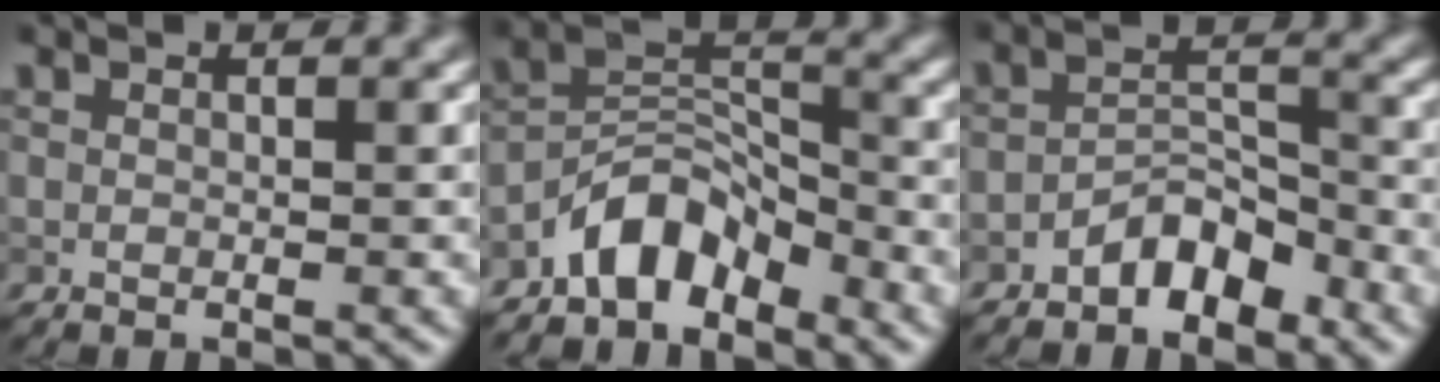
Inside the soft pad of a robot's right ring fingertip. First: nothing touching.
{"total": 5.1, "force": [-4.0, 2.4, 2.2], "torque": [-0.024, 0.012, -0.084]}
{"total": 3.6, "force": [-2.6, 1.6, 1.9], "torque": [-0.026, 0.017, -0.049]}